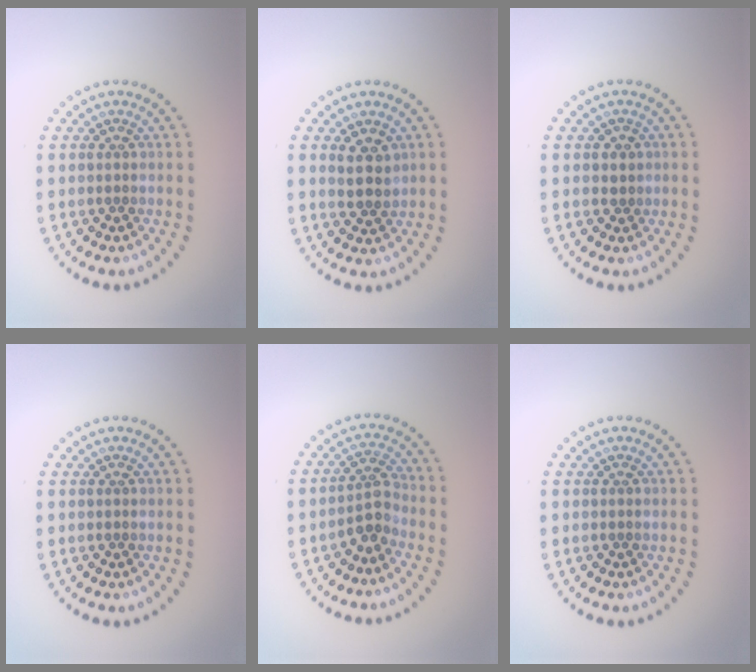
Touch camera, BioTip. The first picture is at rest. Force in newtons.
{"total": 2.3, "press": 2.1, "slide": 1.0}
{"total": 0.9, "press": 0.6, "slide": 0.6}
{"total": 0.0}
{"total": 2.5, "press": 2.1, "slide": 1.4}
{"total": 0.0}